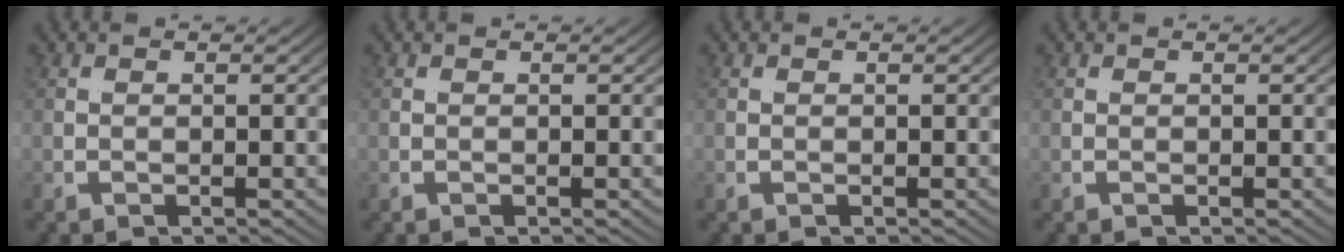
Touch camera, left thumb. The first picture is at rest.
{"total": 0.0}
{"total": 0.0}
{"total": 0.0}